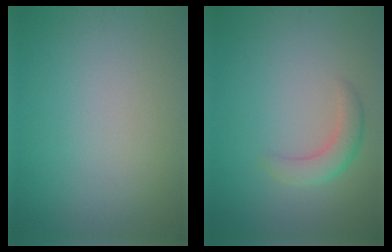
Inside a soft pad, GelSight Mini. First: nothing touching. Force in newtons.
{"total": 2.5, "press": 2.5, "slide": 0.0}